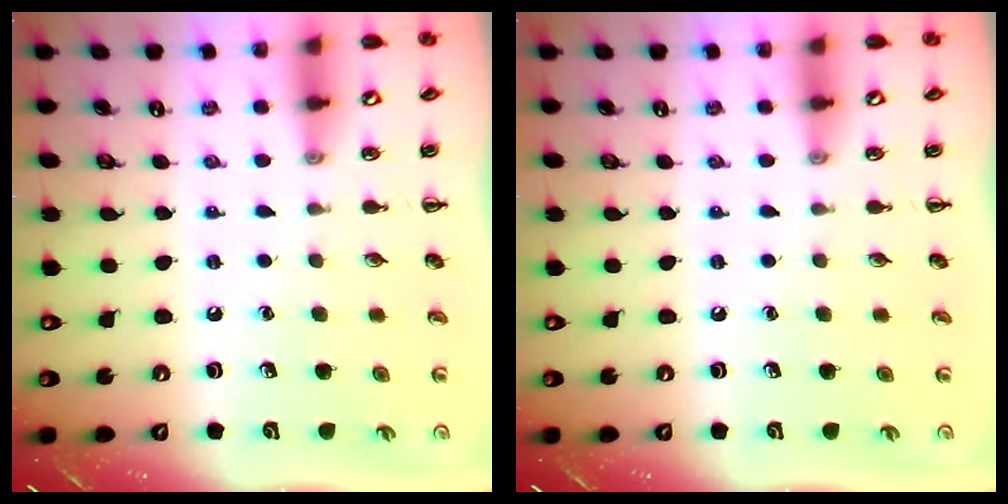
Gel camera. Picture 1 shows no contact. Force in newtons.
{"total": 0.0}